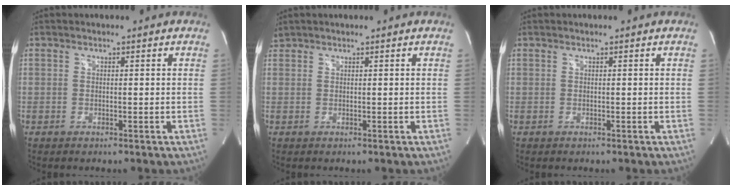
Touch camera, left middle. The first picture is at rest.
{"total": 0.7, "force": [0.7, 0.1, -0.1], "torque": [-0.006, 0.010, 0.018]}
{"total": 0.0}